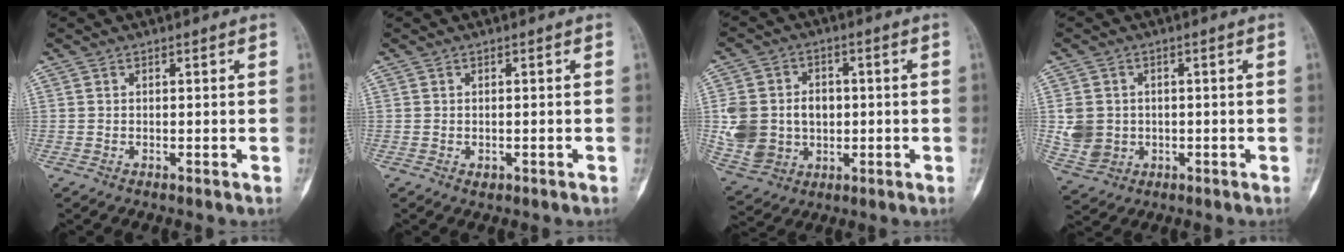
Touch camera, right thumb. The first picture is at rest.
{"total": 0.9, "force": [-0.3, 0.6, 0.6], "torque": [-0.006, 0.006, 0.000]}
{"total": 13.9, "force": [-0.1, 11.5, 7.8], "torque": [-0.130, 0.011, 0.017]}
{"total": 6.6, "force": [0.0, 5.9, 2.9], "torque": [-0.044, 0.002, 0.012]}